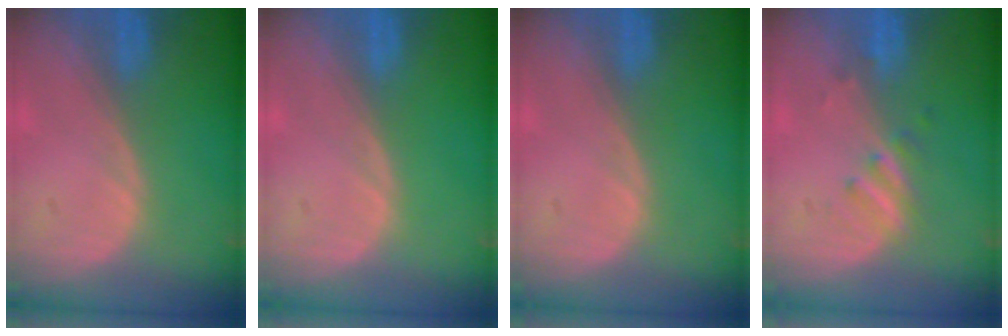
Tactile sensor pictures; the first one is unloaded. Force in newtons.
{"total": 0.0}
{"total": 0.0}
{"total": 2.8, "press": 2.6, "slide": 1.2}